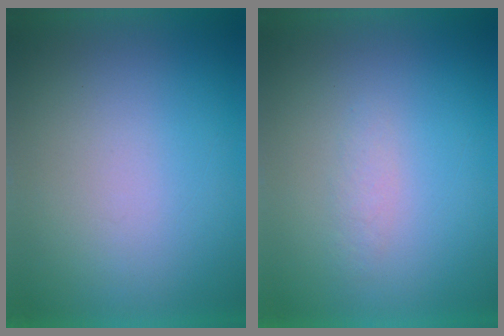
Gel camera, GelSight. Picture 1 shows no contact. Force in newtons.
{"total": 1.3}